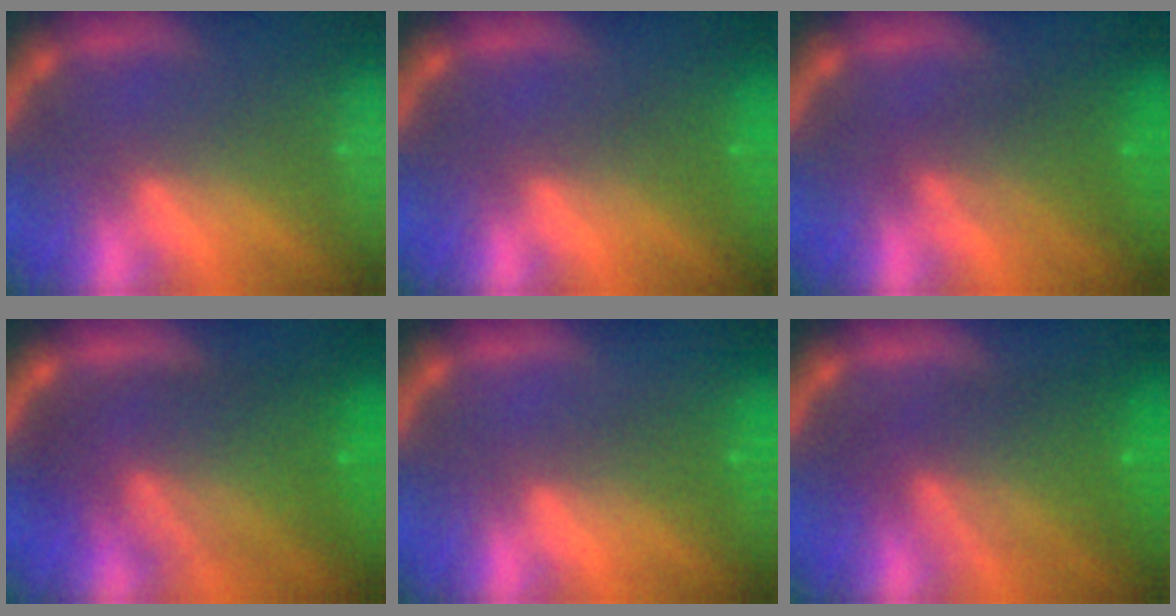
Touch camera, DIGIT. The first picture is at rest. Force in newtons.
{"total": 1.5}
{"total": 4.0}
{"total": 10.1}
{"total": 1.5}
{"total": 7.5}